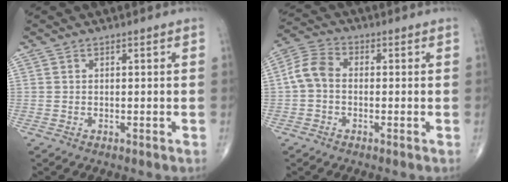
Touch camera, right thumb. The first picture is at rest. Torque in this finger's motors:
{"motor_torque": [-0.03, 0.08, 0.09, -0.09, 0.06]}